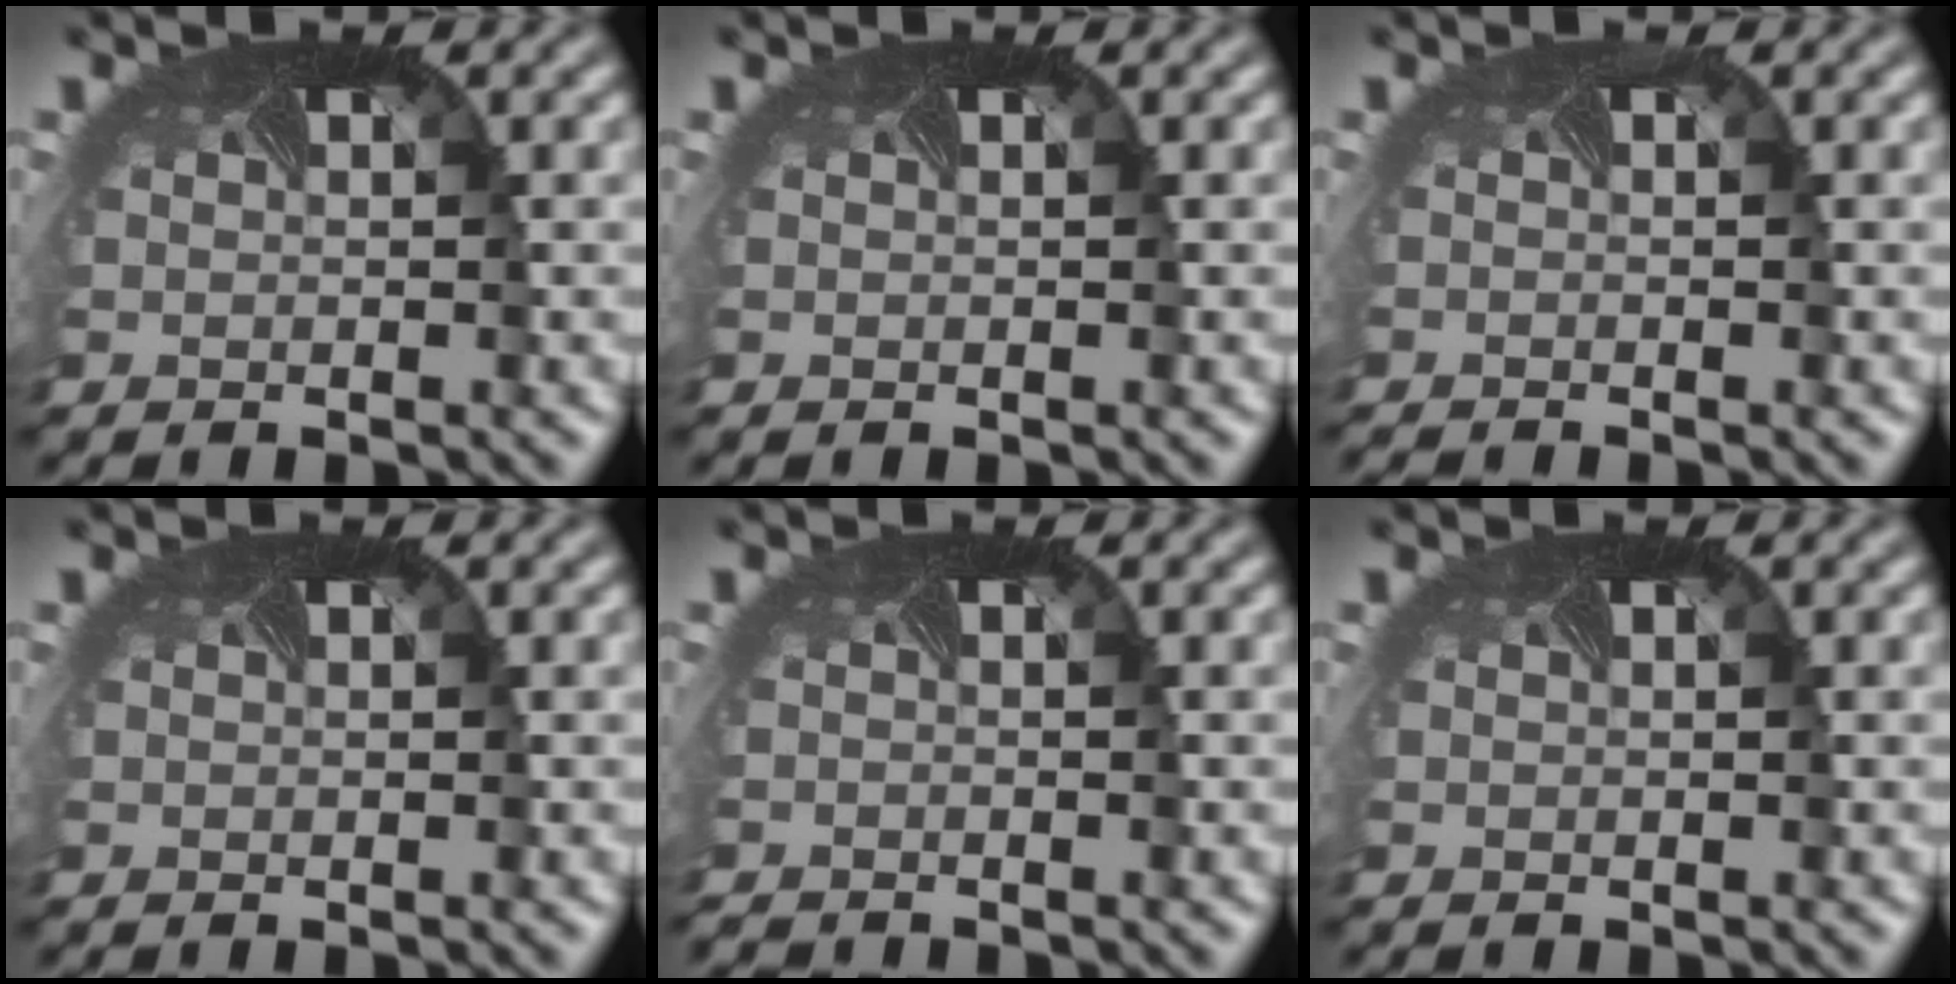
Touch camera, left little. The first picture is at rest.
{"total": 0.0}
{"total": 1.2, "force": [-1.1, -0.1, 0.4], "torque": [-0.008, -0.012, -0.020]}
{"total": 0.0}
{"total": 1.2, "force": [-1.1, -0.3, -0.2], "torque": [-0.005, -0.012, -0.023]}
{"total": 0.0}